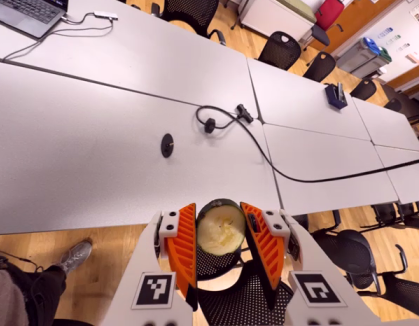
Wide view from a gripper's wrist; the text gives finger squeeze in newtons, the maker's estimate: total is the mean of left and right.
{"total": 4.5, "left": 4.6, "right": 4.4}